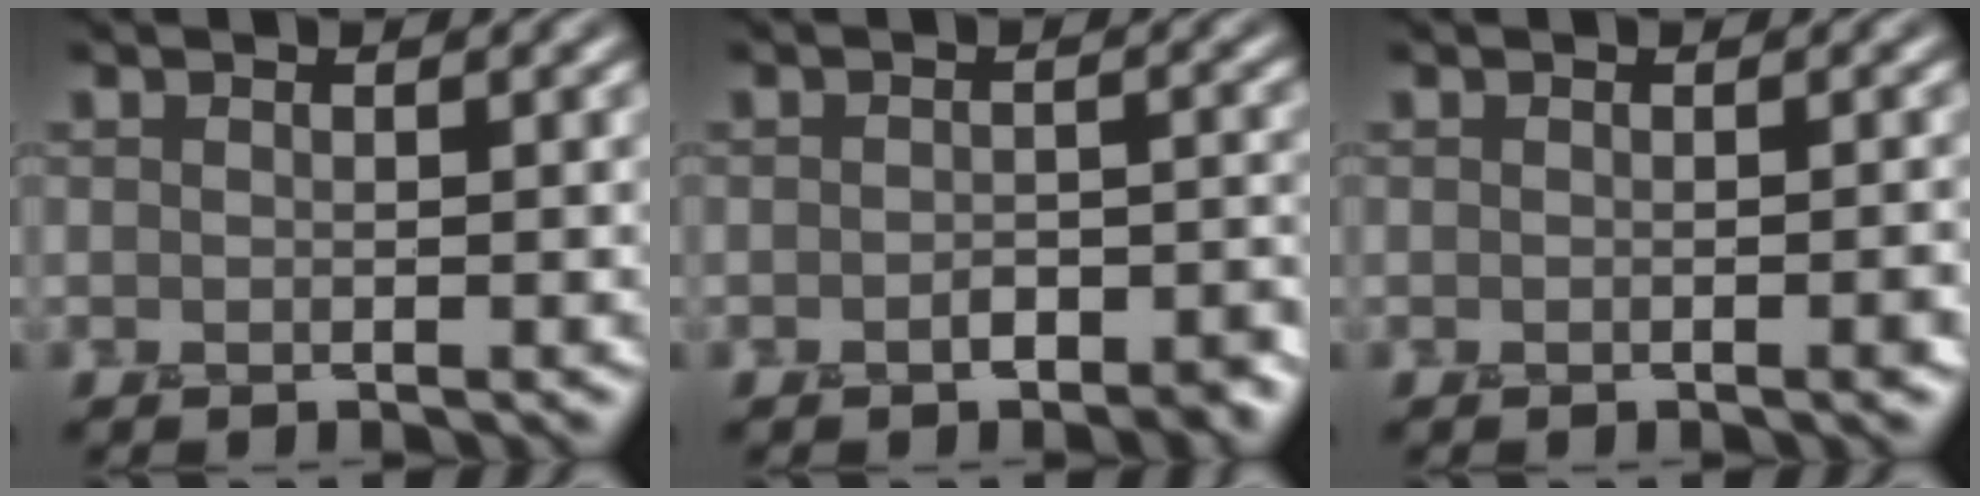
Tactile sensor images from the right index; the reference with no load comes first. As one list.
[{"total": 2.5, "force": [-1.7, 1.2, 1.4], "torque": [-0.018, 0.008, -0.026]}, {"total": 1.2, "force": [-0.3, 0.4, 1.1], "torque": [-0.011, 0.003, -0.006]}]